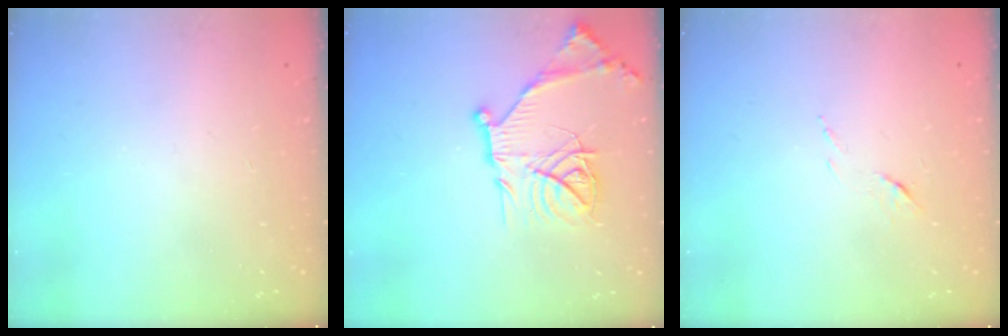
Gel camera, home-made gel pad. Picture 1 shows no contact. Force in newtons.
{"total": 18.5, "press": 18.4, "slide": 1.9}
{"total": 5.5, "press": 5.5, "slide": 0.5}